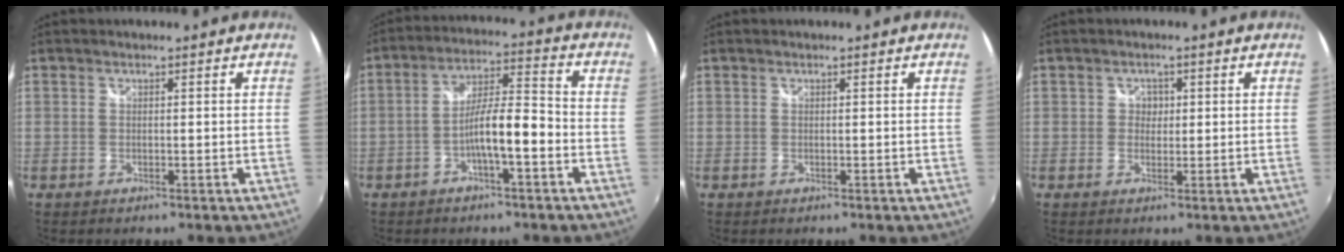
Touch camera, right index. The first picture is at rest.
{"total": 8.3, "force": [-3.3, 1.1, 7.5], "torque": [-0.140, 0.016, -0.054]}
{"total": 0.0}
{"total": 1.9, "force": [0.1, 1.8, 0.4], "torque": [-0.001, 0.004, -0.002]}